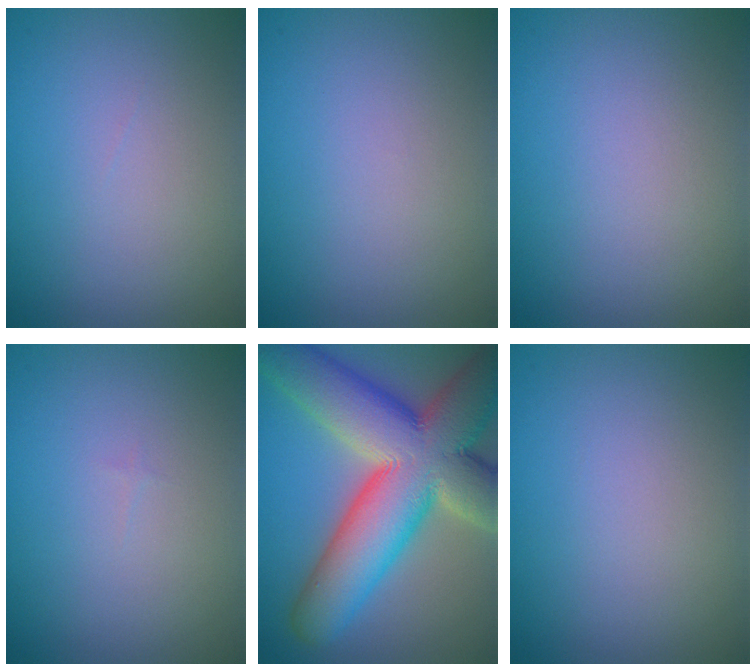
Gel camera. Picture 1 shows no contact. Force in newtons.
{"total": 0.0}
{"total": 0.0}
{"total": 0.0}
{"total": 15.8, "press": 15.7, "slide": 0.9}
{"total": 0.0}